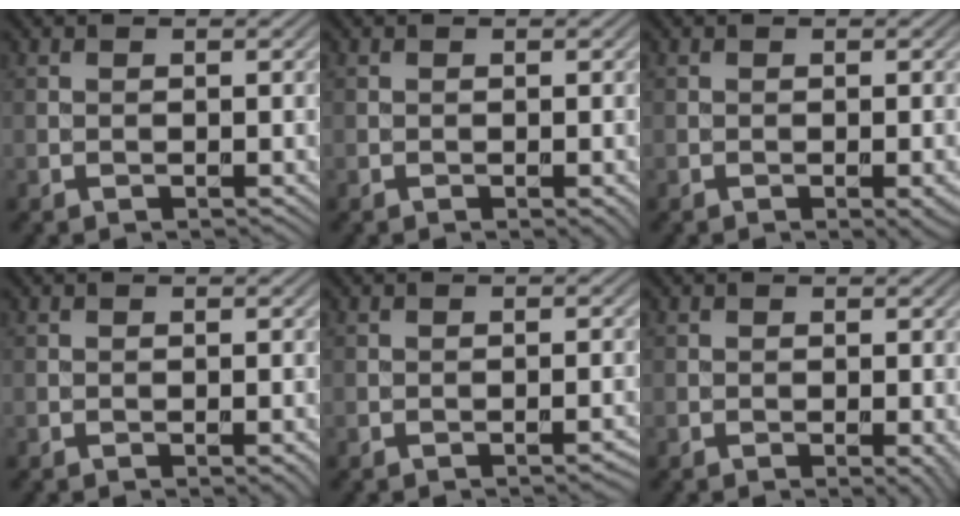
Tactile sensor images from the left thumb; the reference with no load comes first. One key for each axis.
{"total": 0.6, "fx": -0.3, "fy": 0.0, "fz": 0.5, "tx": -0.007, "ty": -0.001, "tz": -0.004}
{"total": 1.3, "fx": -0.6, "fy": 0.1, "fz": 1.2, "tx": -0.017, "ty": 0.002, "tz": -0.008}
{"total": 0.7, "fx": -0.4, "fy": 0.0, "fz": 0.6, "tx": -0.007, "ty": 0.000, "tz": -0.005}
{"total": 1.0, "fx": -0.7, "fy": 0.0, "fz": 0.7, "tx": -0.007, "ty": 0.007, "tz": -0.011}
{"total": 0.9, "fx": -0.2, "fy": 0.1, "fz": 0.9, "tx": -0.011, "ty": -0.003, "tz": -0.005}